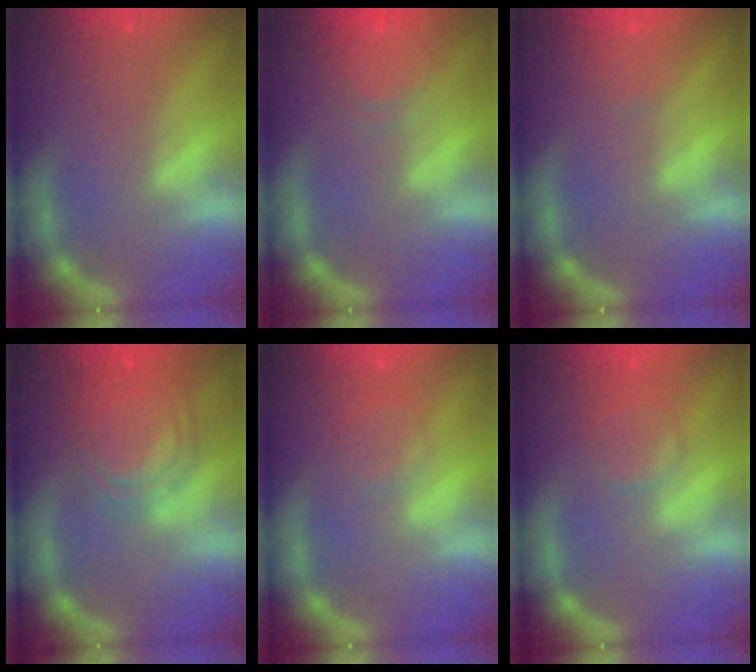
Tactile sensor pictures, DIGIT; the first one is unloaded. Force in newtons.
{"total": 4.6}
{"total": 1.4}
{"total": 8.0}
{"total": 2.0}
{"total": 2.9}